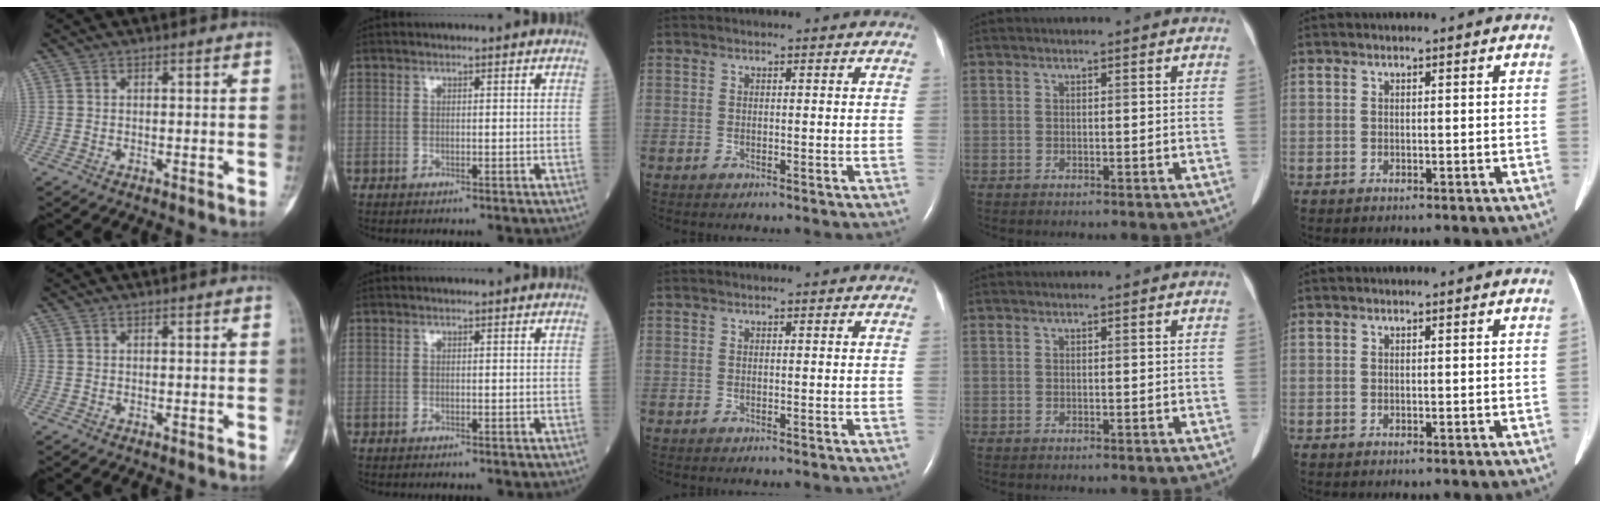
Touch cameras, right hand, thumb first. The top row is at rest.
{}